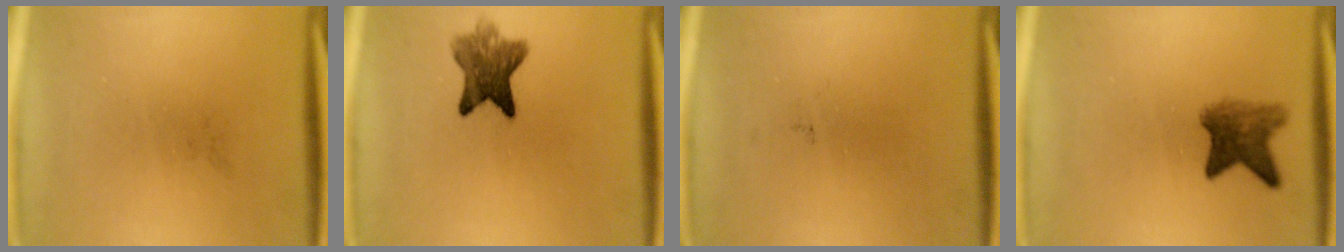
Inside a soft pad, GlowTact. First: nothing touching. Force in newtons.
{"total": 6.9}
{"total": 0.0}
{"total": 5.1}